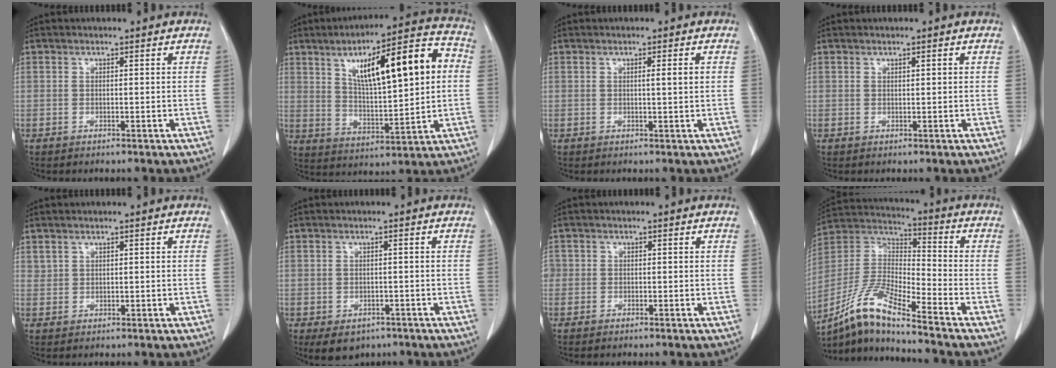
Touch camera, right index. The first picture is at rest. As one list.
[{"total": 17.9, "force": [4.4, 4.0, 16.9], "torque": [-0.257, 0.032, 0.072]}, {"total": 1.7, "force": [0.3, -0.2, 1.7], "torque": [-0.028, 0.000, 0.005]}, {"total": 0.8, "force": [0.3, 0.1, 0.7], "torque": [-0.014, 0.001, 0.005]}, {"total": 0.9, "force": [0.7, 0.5, 0.3], "torque": [-0.003, 0.003, 0.018]}, {"total": 5.4, "force": [-3.4, 3.7, 2.1], "torque": [-0.027, 0.000, -0.040]}, {"total": 1.5, "force": [-0.7, 1.3, 0.3], "torque": [-0.005, 0.004, -0.017]}, {"total": 12.6, "force": [-10.1, 0.0, 7.4], "torque": [-0.163, 0.003, -0.195]}]